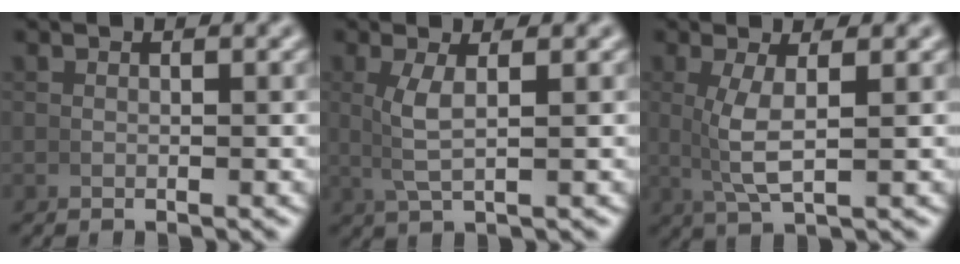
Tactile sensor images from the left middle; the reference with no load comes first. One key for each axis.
{"total": 2.8, "fx": 0.5, "fy": 0.3, "fz": 2.7, "tx": -0.058, "ty": -0.001, "tz": 0.017}
{"total": 3.9, "fx": 0.6, "fy": 0.8, "fz": 3.8, "tx": -0.082, "ty": -0.005, "tz": 0.020}